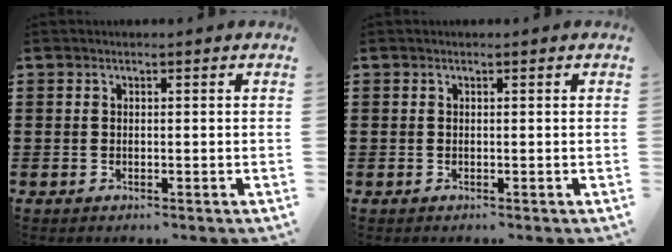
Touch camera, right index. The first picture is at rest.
{"total": 0.0}